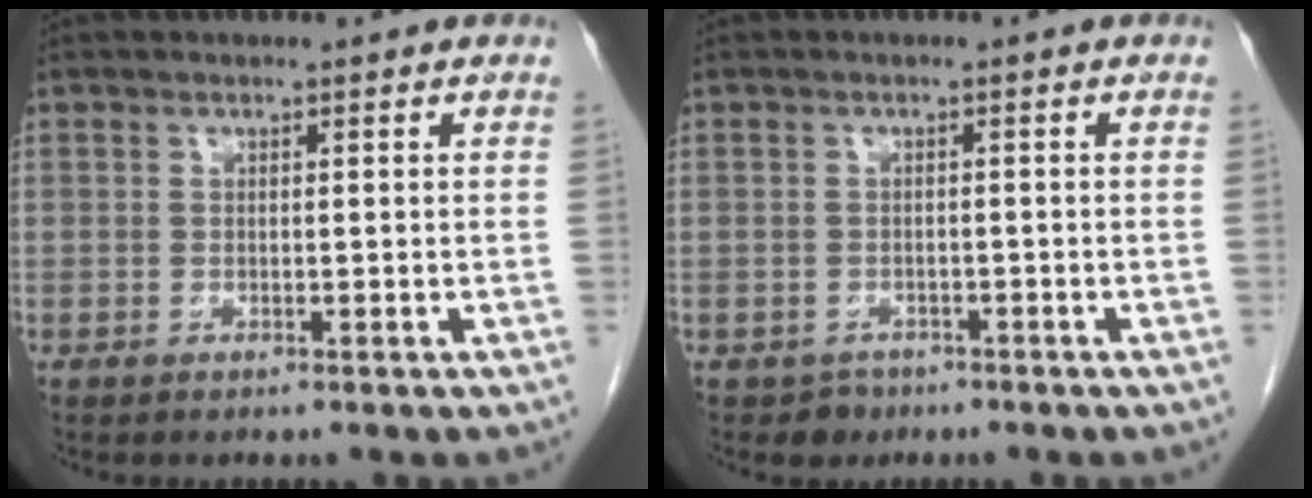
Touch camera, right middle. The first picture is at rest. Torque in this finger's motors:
{"motor_torque": [0.47, -0.16, -0.05, -0.01]}